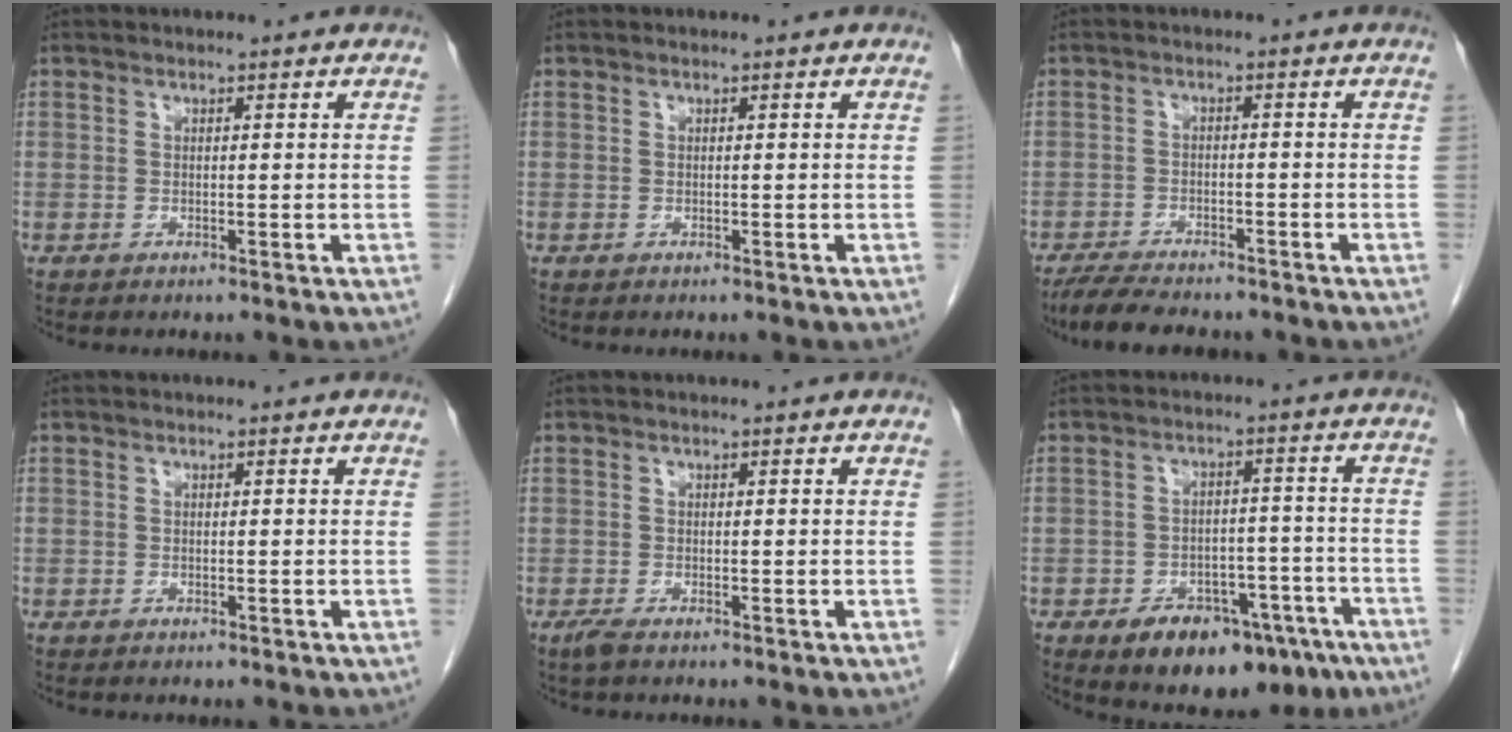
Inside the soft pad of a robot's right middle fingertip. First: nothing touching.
{"total": 0.0}
{"total": 7.7, "force": [-6.8, 1.7, 3.3], "torque": [-0.059, -0.018, -0.110]}
{"total": 0.0}
{"total": 1.4, "force": [-1.0, 0.3, 0.9], "torque": [-0.027, -0.005, -0.020]}
{"total": 13.7, "force": [-8.8, 7.0, 7.8], "torque": [-0.086, 0.021, -0.121]}